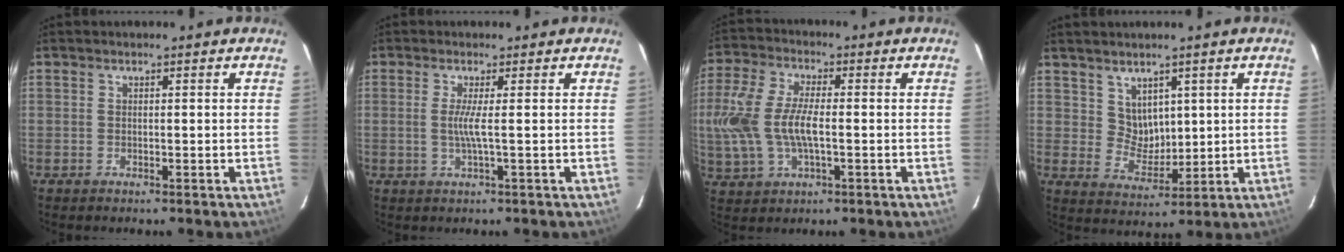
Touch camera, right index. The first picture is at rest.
{"total": 2.6, "force": [0.1, -0.8, 2.4], "torque": [-0.044, -0.007, 0.001]}
{"total": 13.0, "force": [-0.8, 6.0, 11.5], "torque": [-0.255, 0.005, -0.013]}
{"total": 5.2, "force": [3.0, 4.0, 1.6], "torque": [-0.020, 0.004, 0.068]}